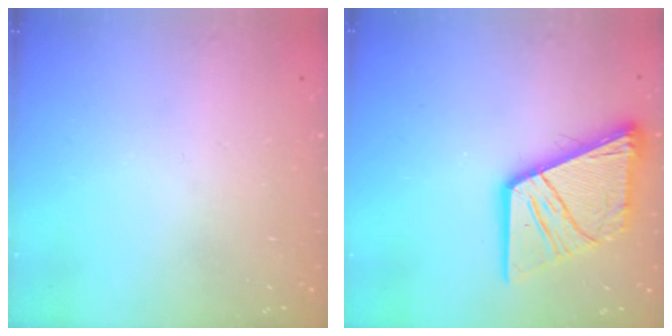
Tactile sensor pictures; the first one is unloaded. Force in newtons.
{"total": 18.9, "press": 18.7, "slide": 2.1}